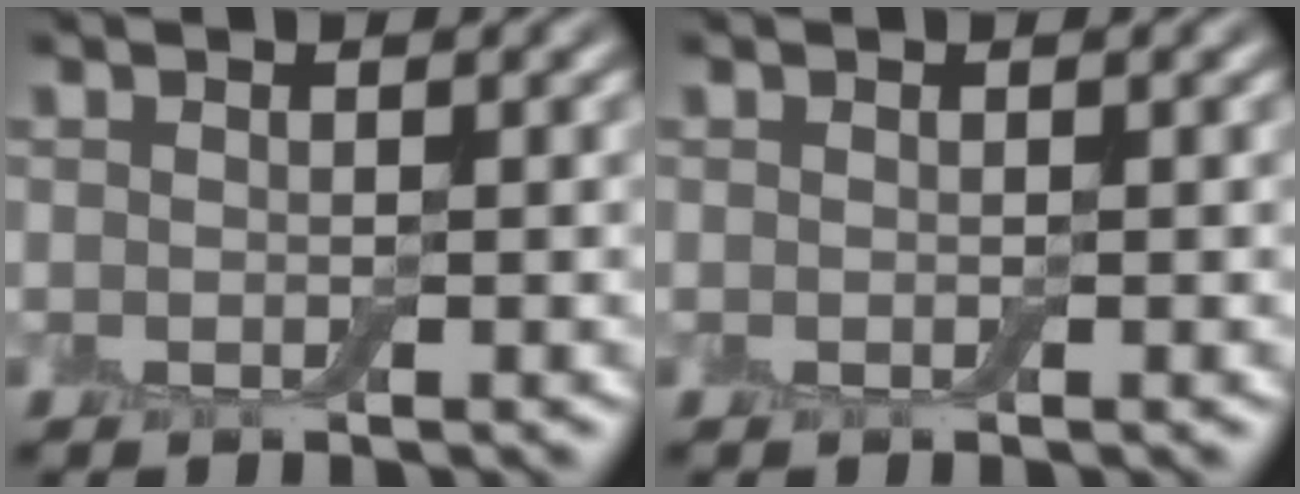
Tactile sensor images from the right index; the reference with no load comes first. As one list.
[{"total": 0.0}]